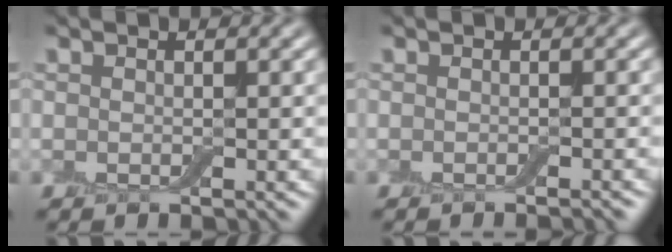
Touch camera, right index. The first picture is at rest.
{"total": 1.1, "force": [-0.8, 0.1, 0.6], "torque": [0.000, 0.000, -0.013]}